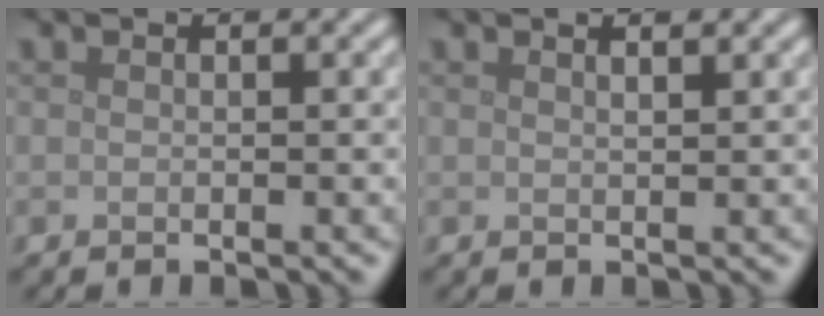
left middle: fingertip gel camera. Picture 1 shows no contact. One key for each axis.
{"total": 1.7, "fx": 1.2, "fy": 0.6, "fz": 1.1, "tx": -0.002, "ty": 0.001, "tz": 0.000}